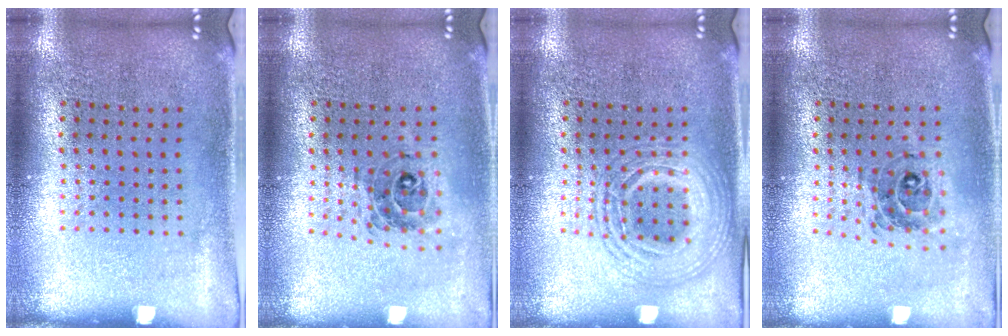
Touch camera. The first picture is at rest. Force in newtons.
{"total": 0.8, "press": 0.8, "slide": 0.2}
{"total": 2.8, "press": 2.8, "slide": 0.3}
{"total": 0.7, "press": 0.7, "slide": 0.1}